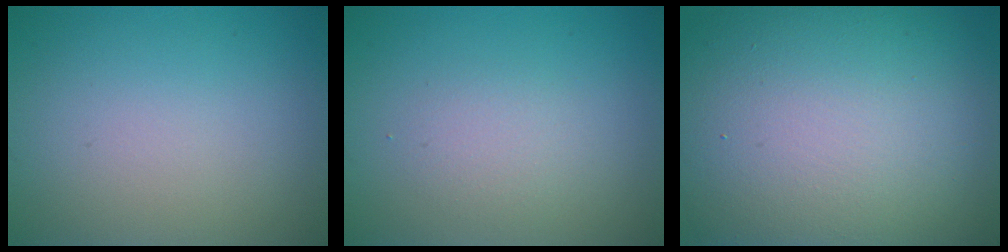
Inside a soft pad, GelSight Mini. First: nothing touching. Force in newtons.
{"total": 1.6, "press": 1.6, "slide": 0.2}
{"total": 18.9, "press": 18.8, "slide": 0.6}